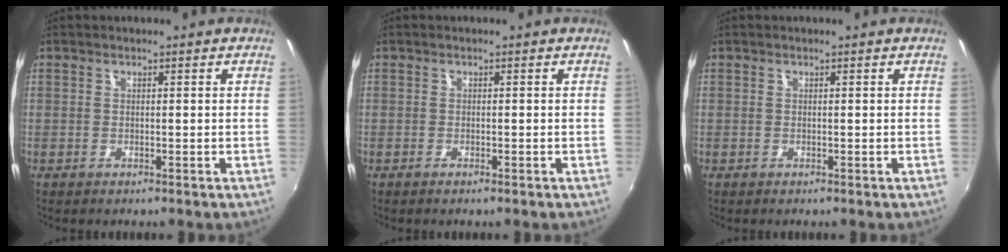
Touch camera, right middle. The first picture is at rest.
{"total": 0.6, "force": [-0.5, 0.0, 0.3], "torque": [-0.007, -0.001, -0.008]}
{"total": 0.0}